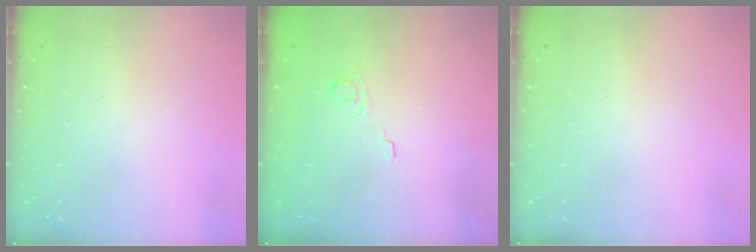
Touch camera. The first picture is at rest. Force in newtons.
{"total": 2.2, "press": 1.7, "slide": 1.4}
{"total": 0.0}